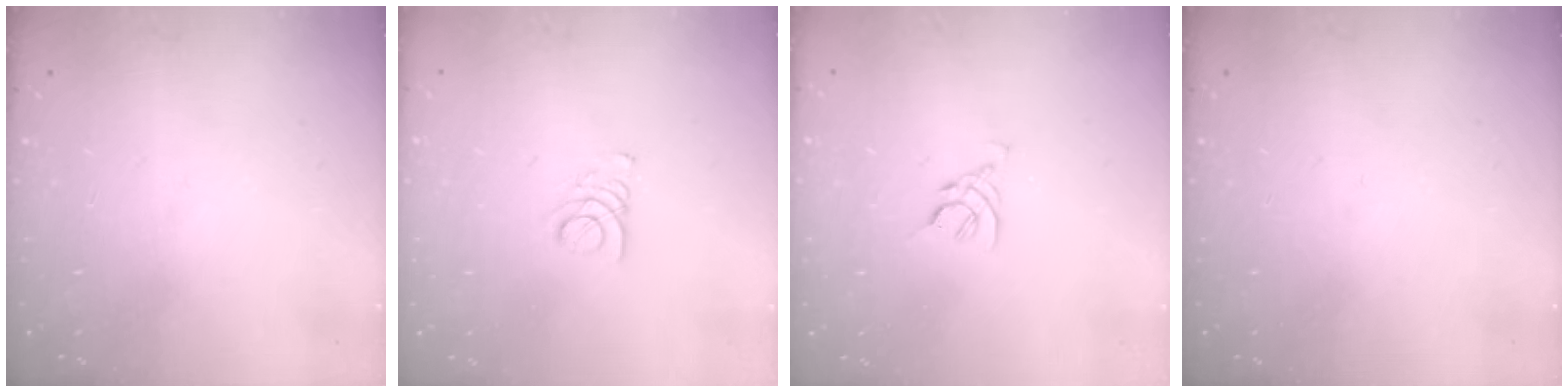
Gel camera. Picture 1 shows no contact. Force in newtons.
{"total": 1.9, "press": 1.9, "slide": 0.2}
{"total": 2.5, "press": 2.5, "slide": 0.7}
{"total": 0.0}